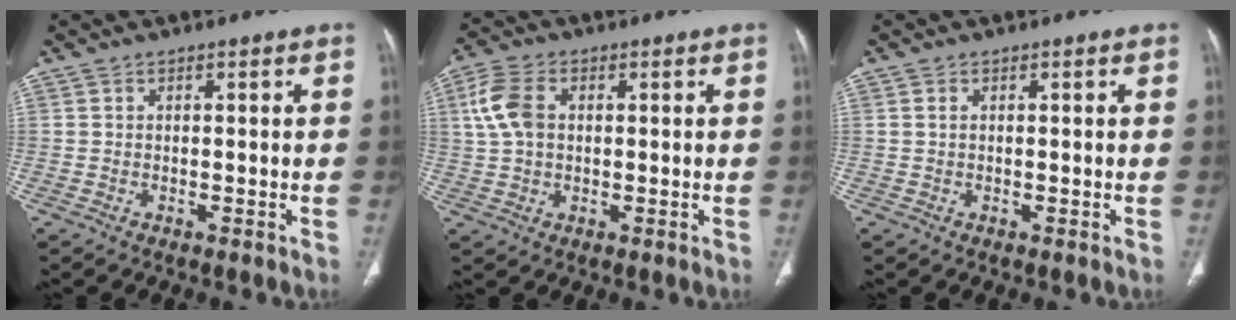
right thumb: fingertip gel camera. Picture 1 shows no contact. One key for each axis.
{"total": 7.4, "fx": 1.4, "fy": 4.9, "fz": 5.3, "tx": -0.118, "ty": 0.013, "tz": 0.028}
{"total": 0.6, "fx": 0.1, "fy": 0.3, "fz": 0.4, "tx": -0.012, "ty": 0.003, "tz": 0.003}